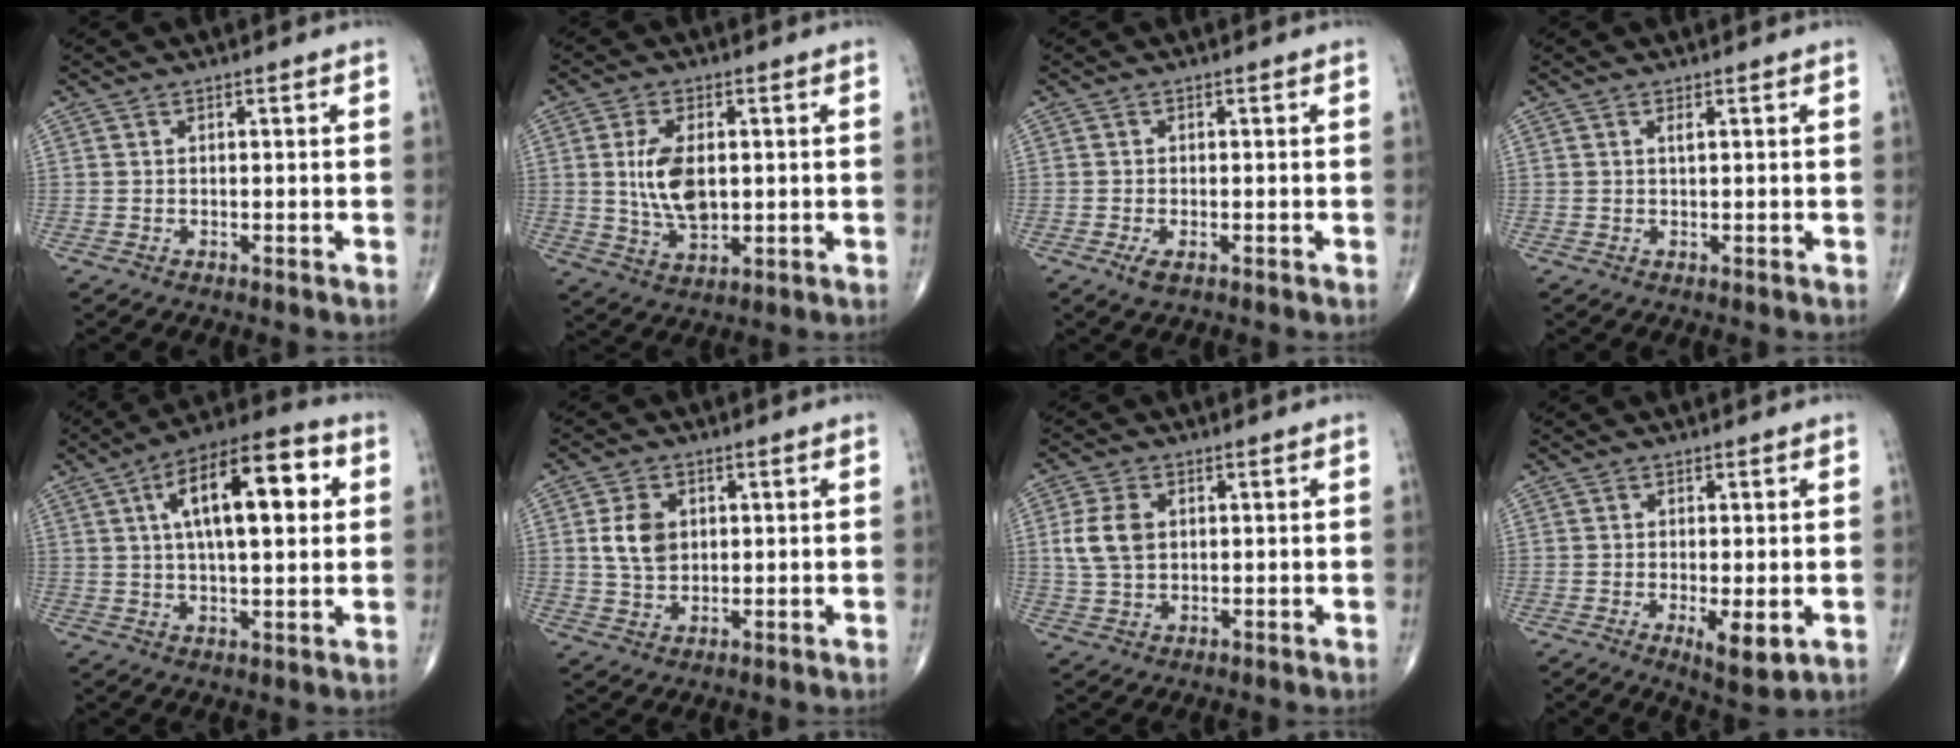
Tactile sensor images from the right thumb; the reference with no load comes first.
{"total": 9.4, "force": [0.9, 5.2, 7.8], "torque": [-0.143, -0.009, 0.025]}
{"total": 2.1, "force": [-1.0, 0.9, 1.7], "torque": [-0.034, -0.003, -0.018]}
{"total": 0.7, "force": [0.4, 0.1, 0.6], "torque": [-0.014, 0.000, 0.007]}
{"total": 17.6, "force": [4.5, 7.0, 15.4], "torque": [-0.223, 0.016, 0.064]}
{"total": 6.5, "force": [1.3, 4.7, 4.3], "torque": [-0.065, -0.007, 0.025]}
{"total": 6.6, "force": [1.1, 4.5, 4.7], "torque": [-0.092, 0.000, 0.024]}
{"total": 5.5, "force": [-1.4, 1.8, 5.0], "torque": [-0.079, -0.017, -0.019]}